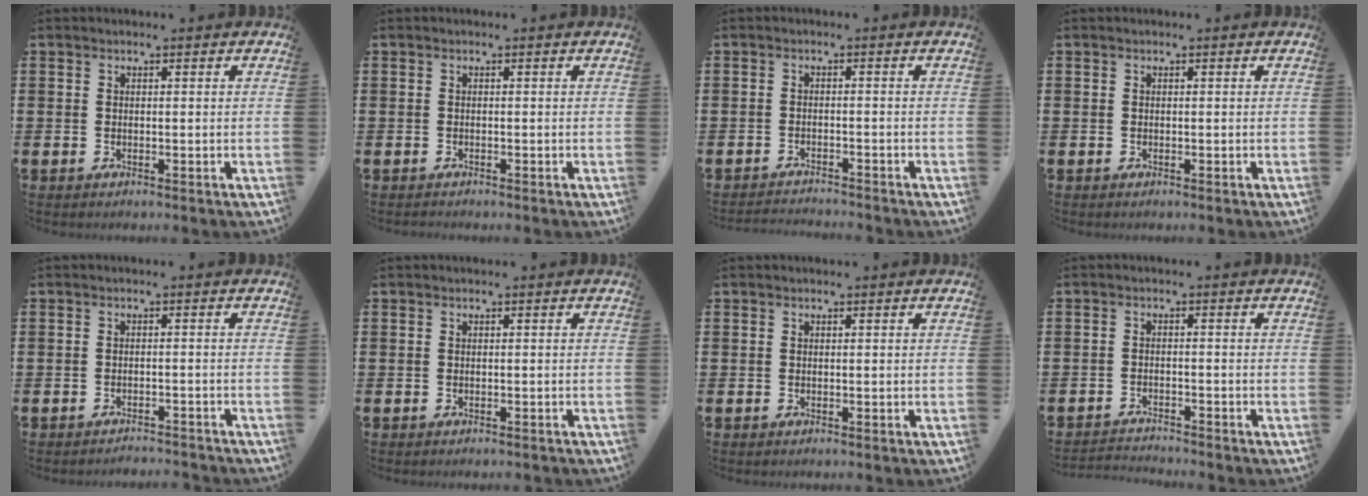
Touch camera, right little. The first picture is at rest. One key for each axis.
{"total": 0.0}
{"total": 1.5, "fx": -1.5, "fy": -0.1, "fz": -0.1, "tx": -0.002, "ty": 0.004, "tz": -0.032}
{"total": 0.0}
{"total": 1.4, "fx": -1.4, "fy": -0.1, "fz": -0.1, "tx": -0.003, "ty": 0.004, "tz": -0.030}
{"total": 0.0}
{"total": 0.0}
{"total": 1.8, "fx": -1.8, "fy": -0.1, "fz": -0.1, "tx": -0.003, "ty": 0.003, "tz": -0.038}